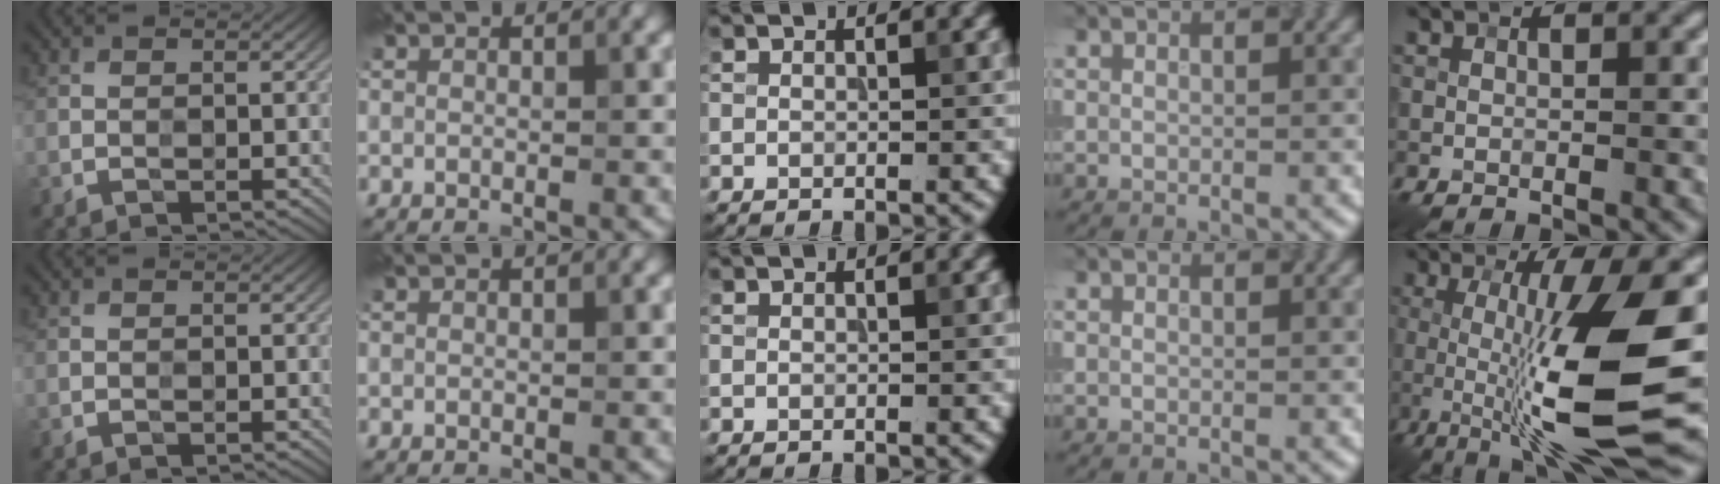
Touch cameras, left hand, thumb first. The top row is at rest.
{"little": {"total": 12.3, "force": [-1.6, 2.7, 11.9], "torque": [-0.192, -0.004, -0.032]}}